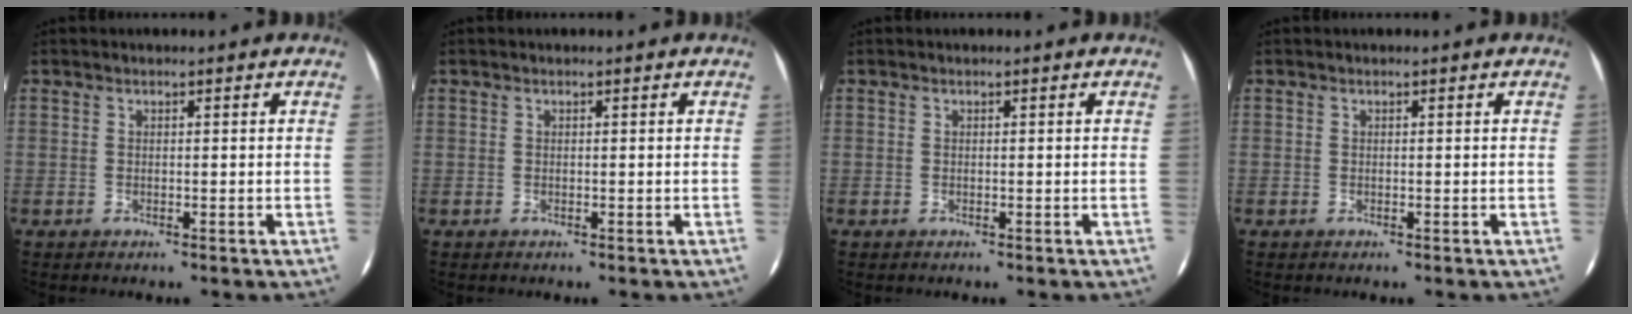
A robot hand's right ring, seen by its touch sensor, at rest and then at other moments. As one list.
[{"total": 0.0}, {"total": 0.0}, {"total": 0.0}]